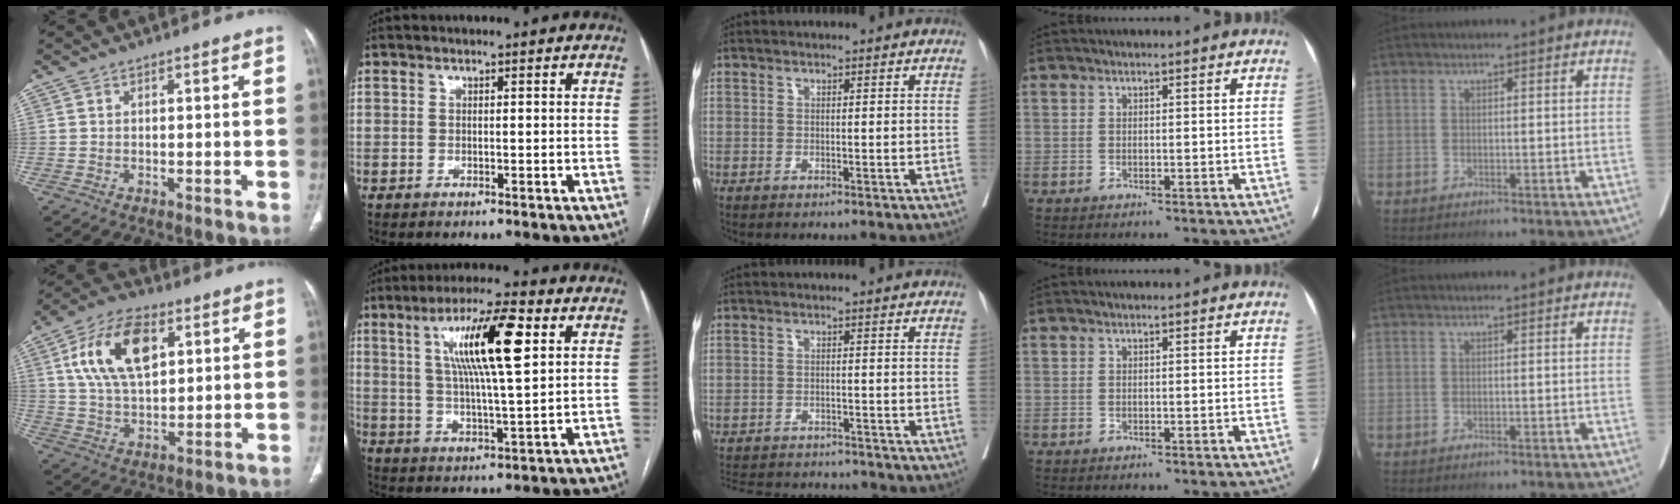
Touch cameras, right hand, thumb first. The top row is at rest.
{"thumb": {"total": 15.5, "force": [5.3, 8.4, 11.9], "torque": [-0.204, -0.005, 0.099]}, "index": {"total": 13.3, "force": [4.4, 1.3, 12.4], "torque": [-0.226, 0.011, 0.077]}, "middle": {"total": 11.5, "force": [-10.8, 2.6, 3.1], "torque": [-0.060, 0.005, -0.146]}}